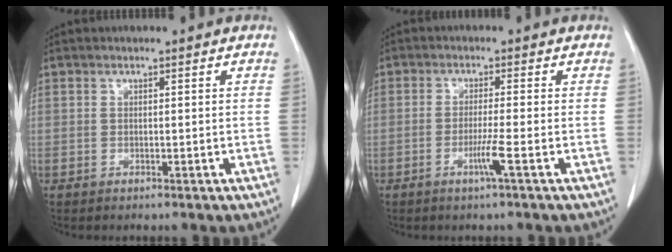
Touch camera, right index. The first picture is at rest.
{"total": 3.2, "force": [-1.4, -0.8, 2.8], "torque": [-0.059, -0.008, -0.031]}